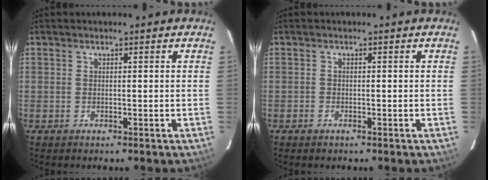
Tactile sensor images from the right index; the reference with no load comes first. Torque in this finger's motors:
{"motor_torque": [0.15, -0.16, -0.01, -0.01]}